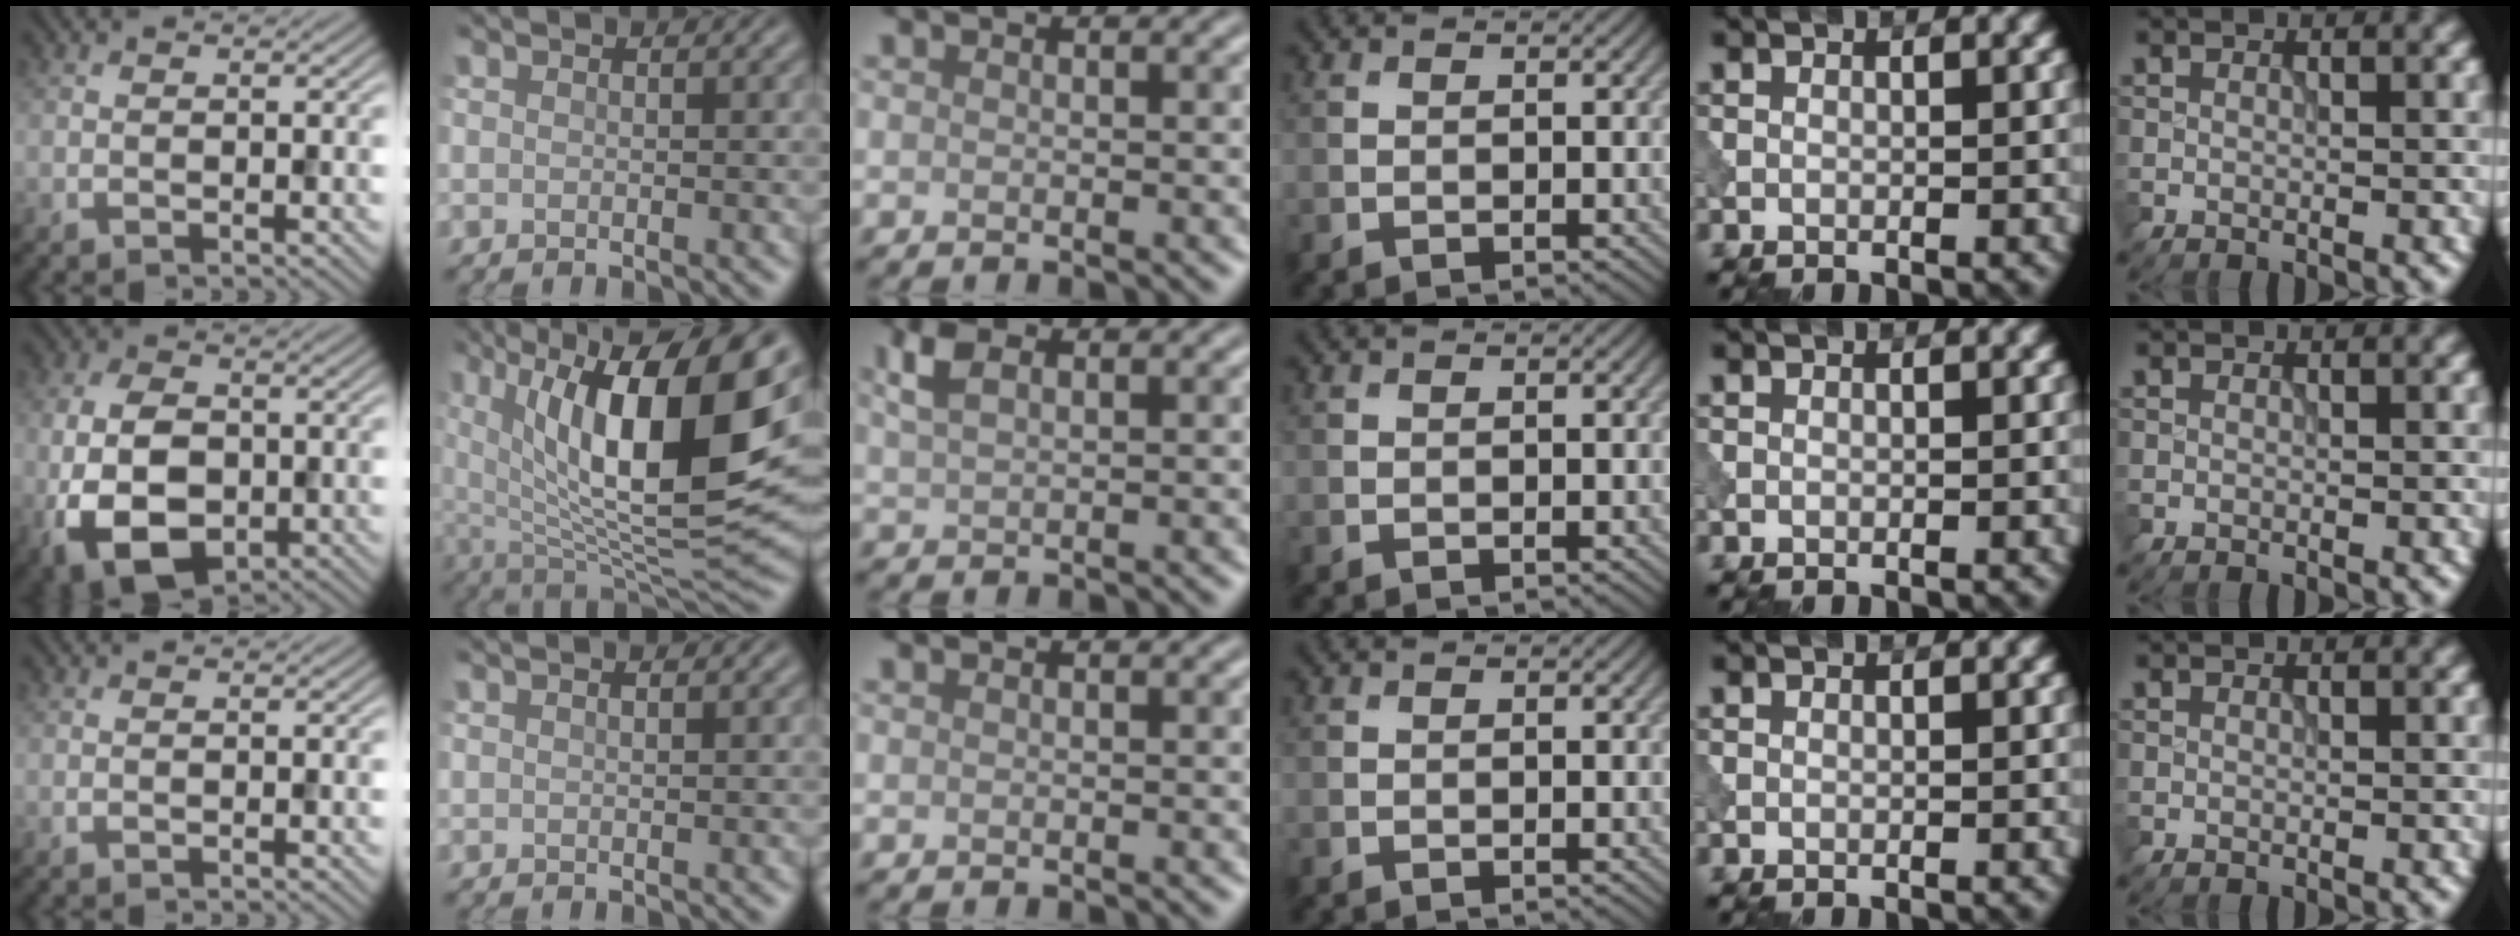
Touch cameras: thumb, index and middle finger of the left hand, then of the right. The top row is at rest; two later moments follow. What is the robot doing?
{"motion": "dispense", "object": "pipette"}